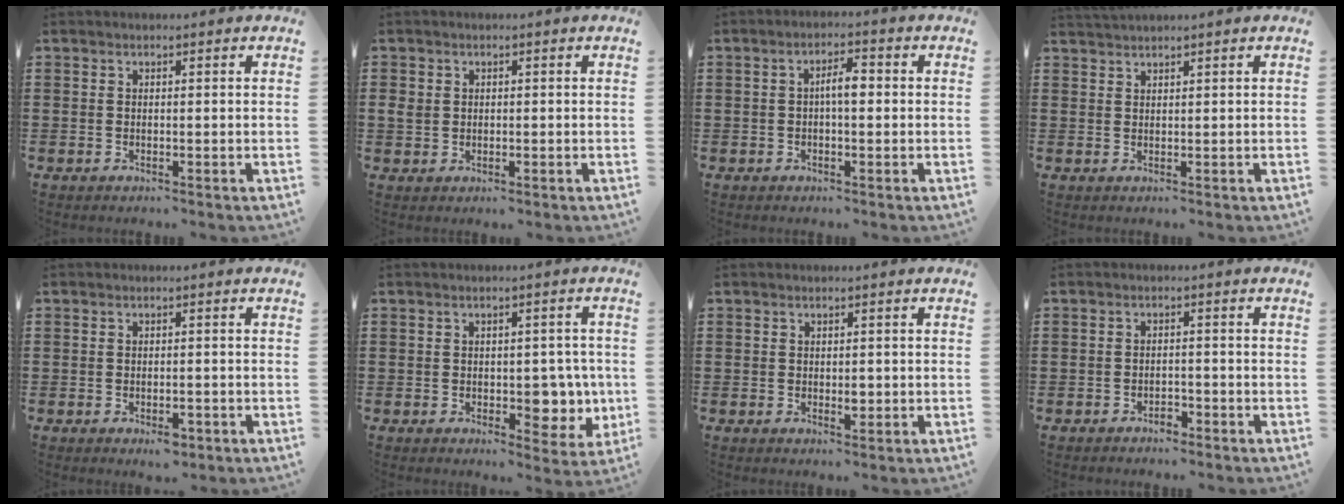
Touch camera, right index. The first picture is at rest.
{"total": 1.7, "force": [0.2, 1.5, 0.7], "torque": [-0.019, 0.006, 0.003]}
{"total": 3.5, "force": [-0.1, 1.1, 3.3], "torque": [-0.061, 0.006, -0.004]}
{"total": 1.3, "force": [1.3, -0.3, -0.1], "torque": [0.000, -0.001, 0.026]}
{"total": 1.9, "force": [-1.1, 0.9, 1.4], "torque": [-0.026, 0.000, -0.020]}
{"total": 5.4, "force": [-0.1, 3.7, 3.8], "torque": [-0.051, 0.002, -0.005]}
{"total": 1.8, "force": [-0.1, 1.0, 1.5], "torque": [-0.020, -0.002, -0.003]}
{"total": 1.7, "force": [-1.6, 0.4, 0.4], "torque": [-0.014, -0.002, -0.034]}